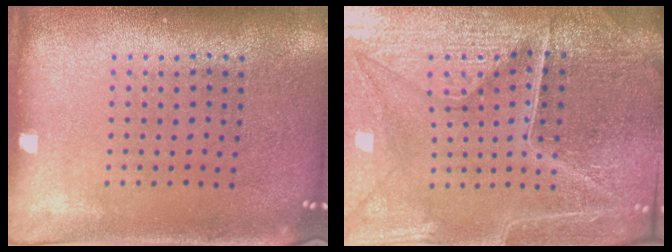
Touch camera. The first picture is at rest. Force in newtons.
{"total": 5.2, "press": 5.0, "slide": 1.5}